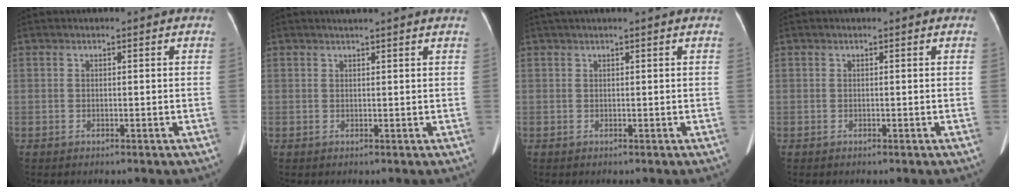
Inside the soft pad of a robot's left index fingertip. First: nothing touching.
{"total": 3.5, "force": [3.1, -0.5, 1.6], "torque": [-0.020, 0.018, 0.037]}
{"total": 4.0, "force": [3.5, 0.0, 1.9], "torque": [-0.023, 0.048, 0.049]}
{"total": 0.0}